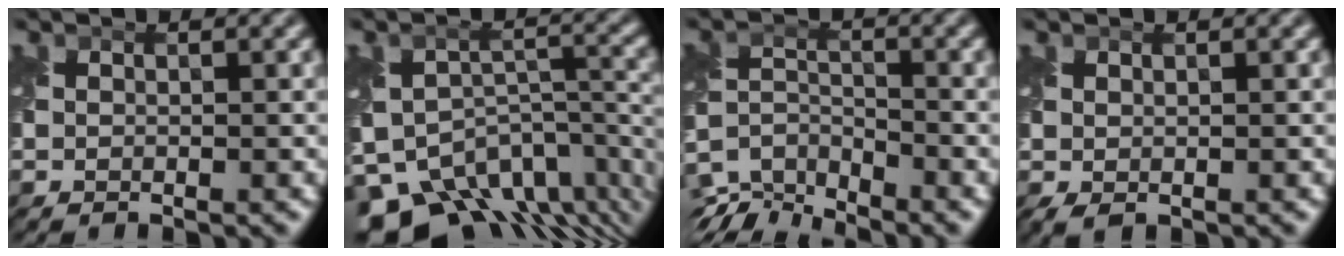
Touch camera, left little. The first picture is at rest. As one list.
[{"total": 12.4, "force": [-8.2, 6.4, 6.7], "torque": [-0.129, -0.012, -0.109]}, {"total": 6.7, "force": [-6.1, 1.7, 2.4], "torque": [-0.051, -0.017, -0.116]}, {"total": 0.8, "force": [0.1, 0.3, 0.7], "torque": [-0.022, -0.001, 0.005]}]